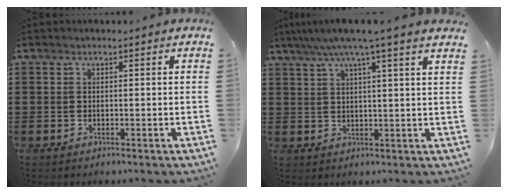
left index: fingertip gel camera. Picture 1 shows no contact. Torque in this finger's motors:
{"motor_torque": [2.14, 0.00, 0.80, 0.21]}